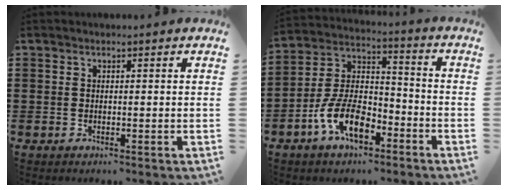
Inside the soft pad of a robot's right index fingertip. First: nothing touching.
{"total": 10.4, "force": [-5.8, 5.0, 7.0], "torque": [-0.162, 0.004, -0.112]}